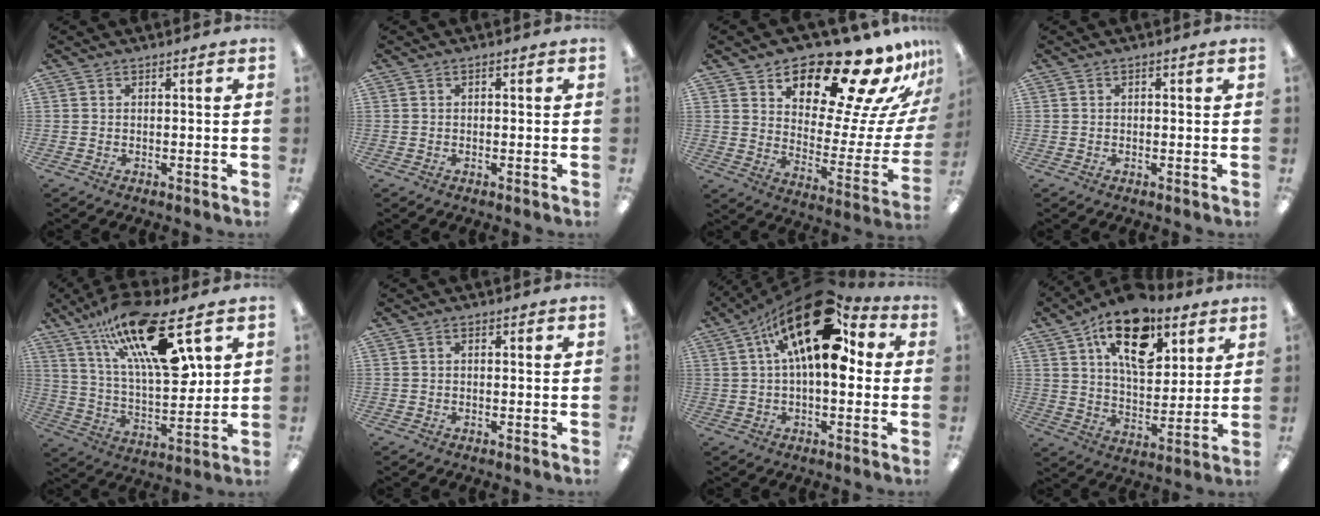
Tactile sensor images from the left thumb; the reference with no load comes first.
{"total": 0.8, "force": [-0.3, 0.4, 0.6], "torque": [-0.010, 0.002, -0.006]}
{"total": 20.5, "force": [16.9, 6.6, 9.7], "torque": [-0.141, -0.133, 0.276]}
{"total": 1.1, "force": [-0.1, 0.5, 0.9], "torque": [-0.017, 0.004, -0.002]}
{"total": 22.5, "force": [12.8, 6.9, 17.1], "torque": [-0.288, -0.066, 0.206]}
{"total": 1.0, "force": [-0.1, 0.6, 0.9], "torque": [-0.015, 0.004, -0.002]}
{"total": 22.1, "force": [8.6, 9.9, 17.8], "torque": [-0.298, -0.037, 0.134]}
{"total": 18.5, "force": [10.5, 9.9, 11.6], "torque": [-0.181, -0.038, 0.181]}